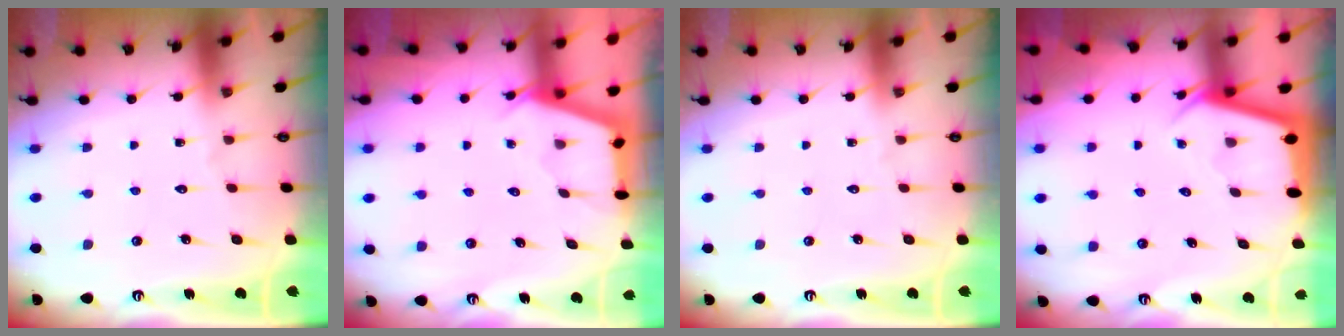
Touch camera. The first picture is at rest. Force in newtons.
{"total": 2.9, "press": 2.9, "slide": 0.3}
{"total": 0.0}
{"total": 3.0, "press": 3.0, "slide": 0.3}